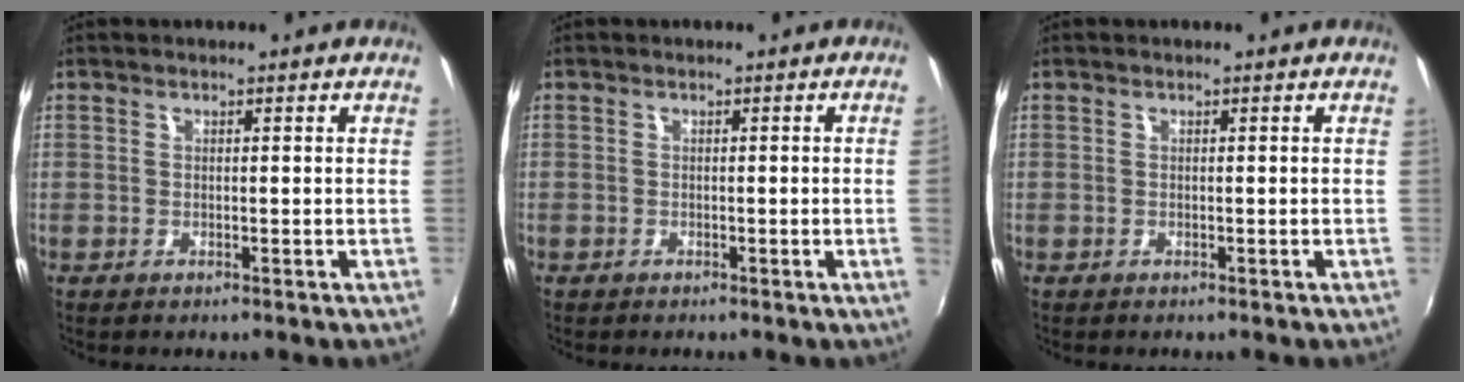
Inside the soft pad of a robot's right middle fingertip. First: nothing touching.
{"total": 1.3, "force": [-0.1, -0.8, 1.0], "torque": [-0.008, -0.011, -0.001]}
{"total": 0.0}